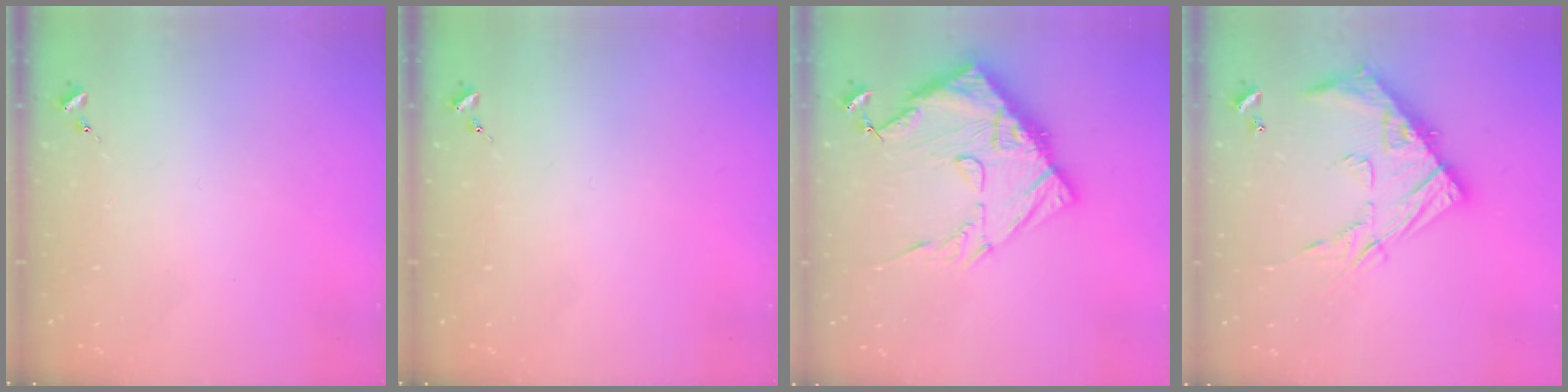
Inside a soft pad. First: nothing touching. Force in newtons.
{"total": 0.0}
{"total": 18.0, "press": 17.9, "slide": 1.9}
{"total": 17.3, "press": 17.3, "slide": 1.4}